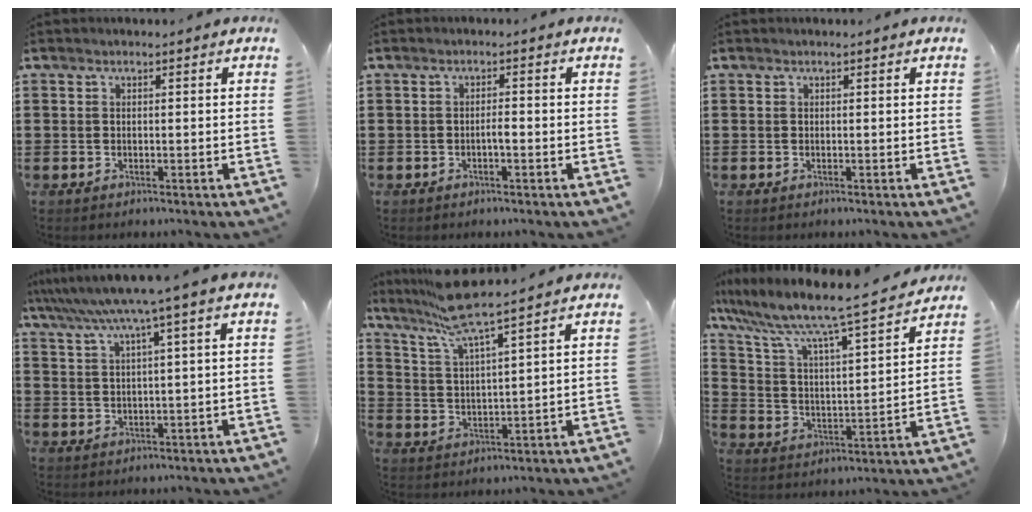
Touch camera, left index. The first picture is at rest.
{"total": 1.5, "force": [-0.6, 0.2, 1.4], "torque": [-0.026, -0.001, -0.011]}
{"total": 0.0}
{"total": 5.6, "force": [3.4, -0.8, 4.4], "torque": [-0.097, -0.020, 0.053]}
{"total": 7.7, "force": [6.4, -0.4, 4.2], "torque": [-0.104, -0.026, 0.112]}
{"total": 8.6, "force": [7.5, 0.1, 4.1], "torque": [-0.115, -0.061, 0.118]}